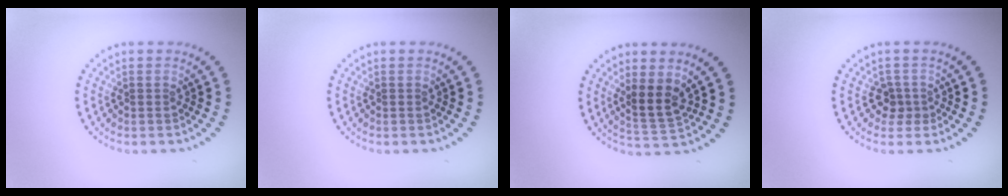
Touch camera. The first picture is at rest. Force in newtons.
{"total": 0.0}
{"total": 2.9, "press": 2.5, "slide": 1.5}
{"total": 1.7, "press": 1.3, "slide": 1.1}